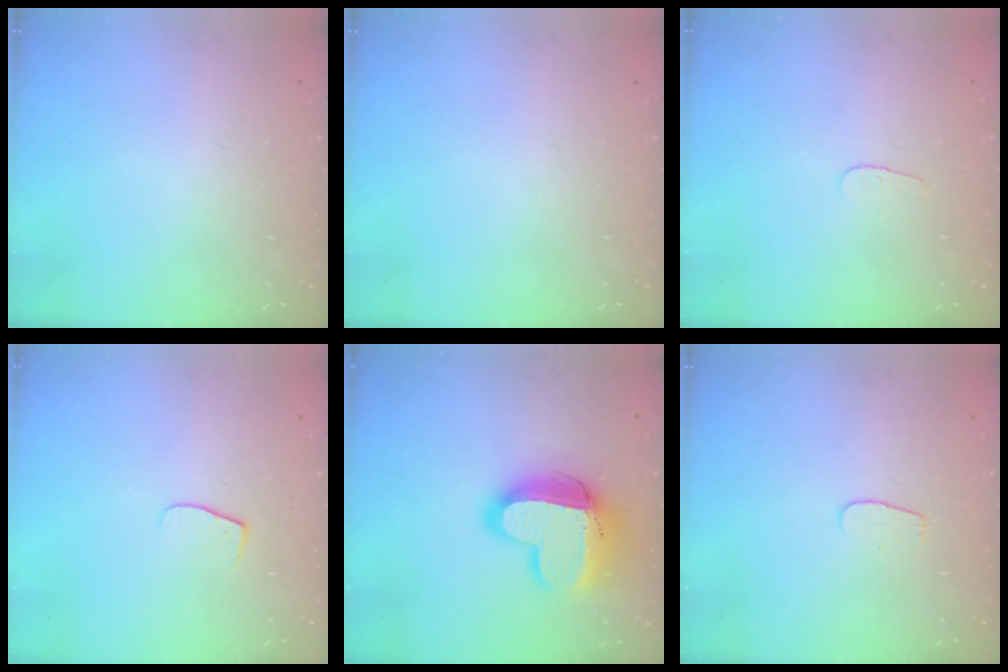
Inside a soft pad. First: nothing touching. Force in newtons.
{"total": 0.0}
{"total": 2.9, "press": 2.8, "slide": 0.3}
{"total": 6.6, "press": 6.6, "slide": 0.5}
{"total": 16.3, "press": 16.2, "slide": 1.4}
{"total": 3.6, "press": 3.6, "slide": 0.4}